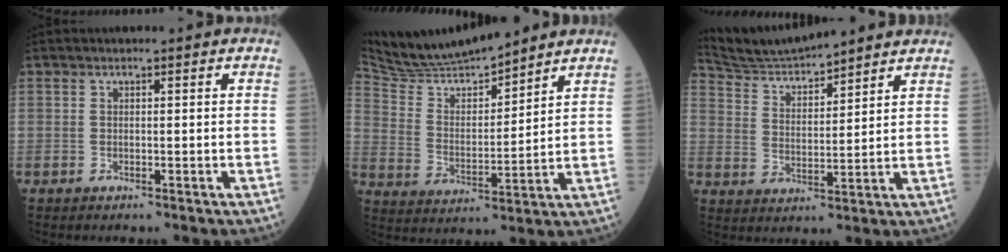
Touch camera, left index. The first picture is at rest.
{"total": 12.4, "force": [11.7, 0.9, 4.0], "torque": [-0.082, 0.009, 0.224]}
{"total": 11.4, "force": [11.0, 0.8, 3.1], "torque": [-0.072, 0.028, 0.200]}